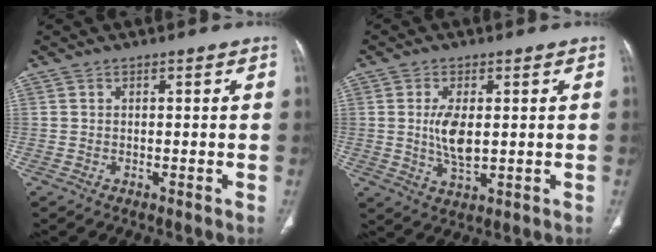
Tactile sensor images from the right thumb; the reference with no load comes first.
{"total": 6.6, "force": [0.5, 3.0, 5.9], "torque": [-0.111, -0.011, 0.014]}